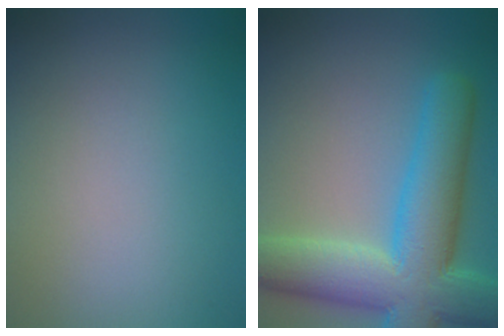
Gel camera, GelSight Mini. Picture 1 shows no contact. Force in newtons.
{"total": 10.8, "press": 10.7, "slide": 0.8}